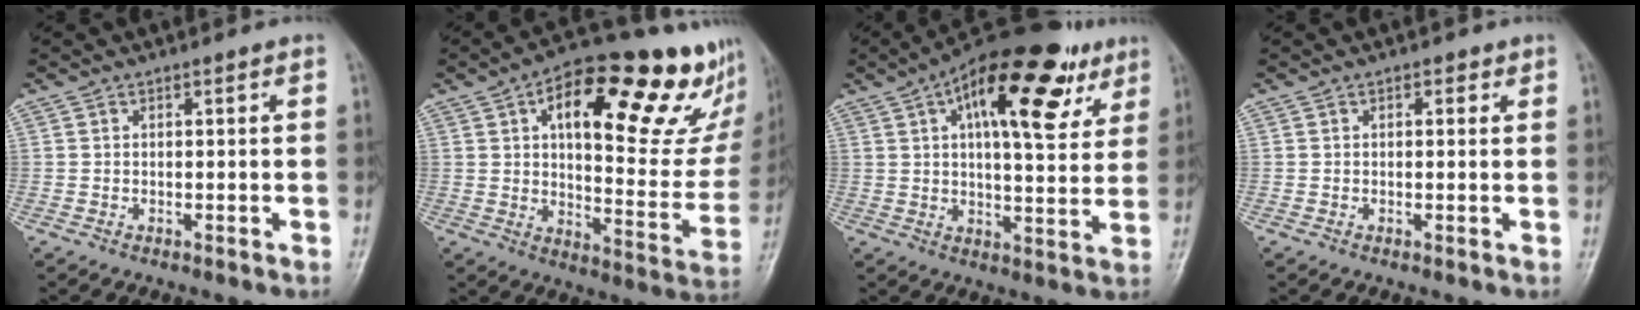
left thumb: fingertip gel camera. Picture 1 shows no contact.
{"total": 28.3, "force": [14.4, 10.5, 22.0], "torque": [-0.261, -0.022, 0.208]}
{"total": 22.1, "force": [10.0, 9.3, 17.3], "torque": [-0.228, -0.008, 0.145]}
{"total": 1.1, "force": [0.5, 0.8, 0.6], "torque": [0.004, 0.000, 0.003]}